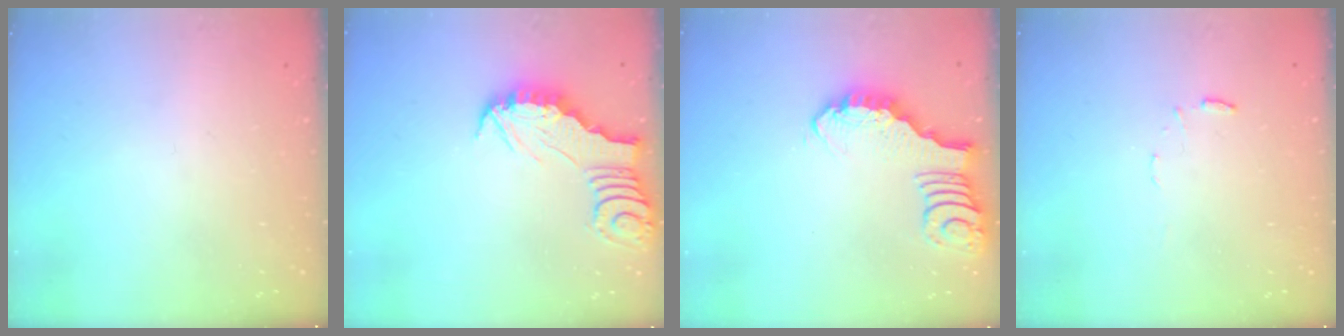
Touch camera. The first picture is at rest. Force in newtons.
{"total": 2.9, "press": 2.9, "slide": 0.2}
{"total": 3.2, "press": 3.2, "slide": 0.3}
{"total": 3.7, "press": 3.7, "slide": 0.2}